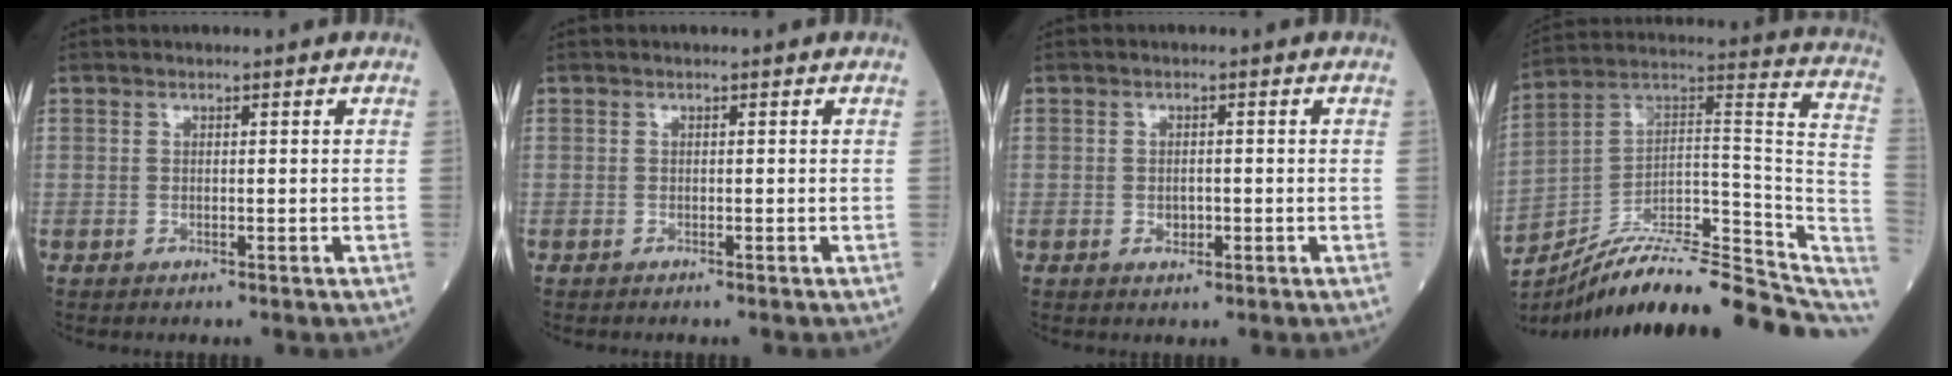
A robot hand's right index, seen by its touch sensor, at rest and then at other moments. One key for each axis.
{"total": 0.0}
{"total": 1.8, "fx": -0.5, "fy": 1.1, "fz": 1.3, "tx": -0.021, "ty": 0.001, "tz": -0.004}
{"total": 23.1, "fx": -18.8, "fy": 4.8, "fz": 12.4, "tx": -0.134, "ty": 0.047, "tz": -0.290}